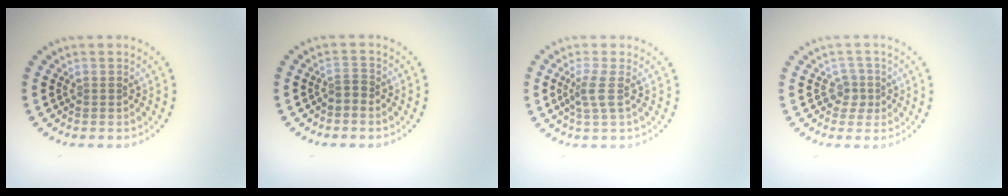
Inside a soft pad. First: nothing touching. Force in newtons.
{"total": 1.3, "press": 1.0, "slide": 0.8}
{"total": 2.1, "press": 1.6, "slide": 1.3}
{"total": 1.8, "press": 1.4, "slide": 1.2}